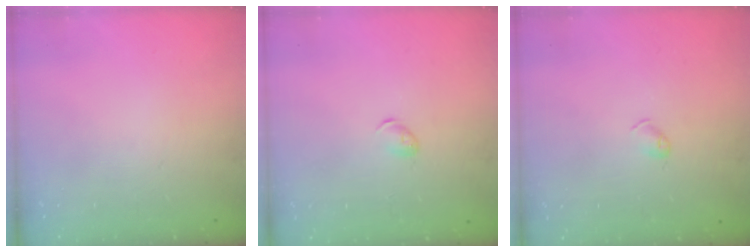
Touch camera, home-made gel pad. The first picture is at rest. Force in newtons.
{"total": 5.7, "press": 5.6, "slide": 0.9}
{"total": 3.5, "press": 3.5, "slide": 0.6}